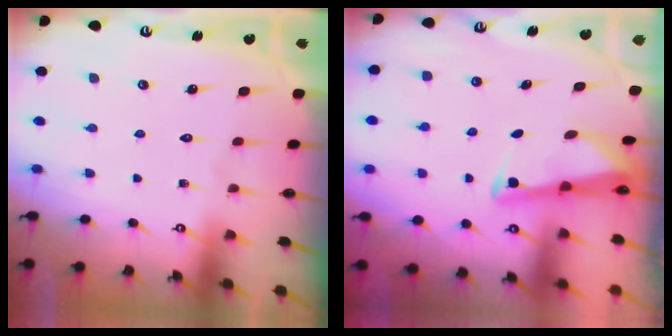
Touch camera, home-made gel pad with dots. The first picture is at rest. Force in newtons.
{"total": 2.7, "press": 2.7, "slide": 0.2}